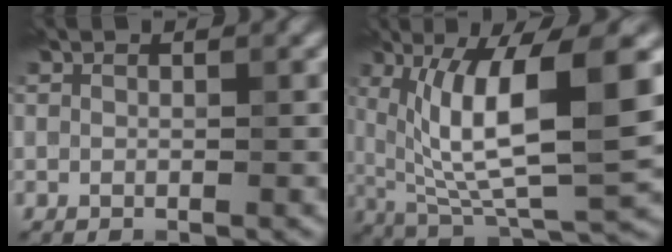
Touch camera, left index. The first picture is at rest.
{"total": 11.3, "force": [2.1, 3.2, 10.6], "torque": [-0.178, -0.007, 0.042]}